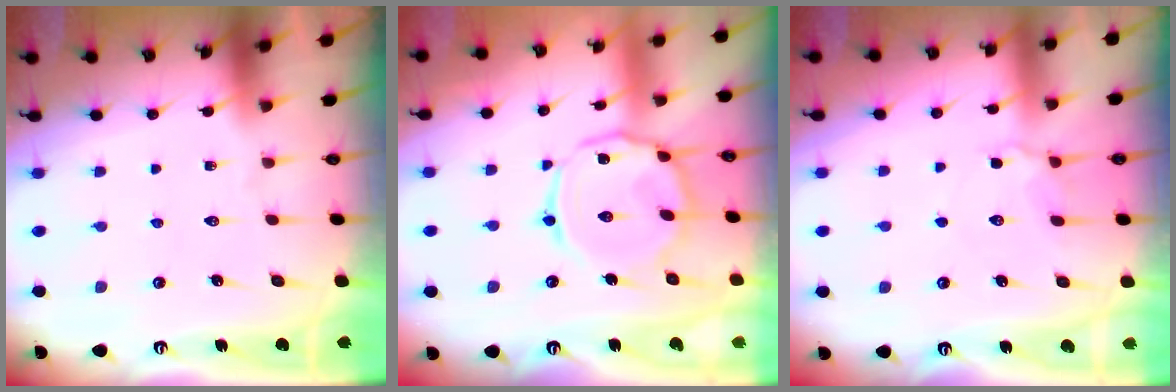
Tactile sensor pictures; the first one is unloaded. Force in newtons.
{"total": 12.6, "press": 12.6, "slide": 1.0}
{"total": 4.4, "press": 4.3, "slide": 1.0}